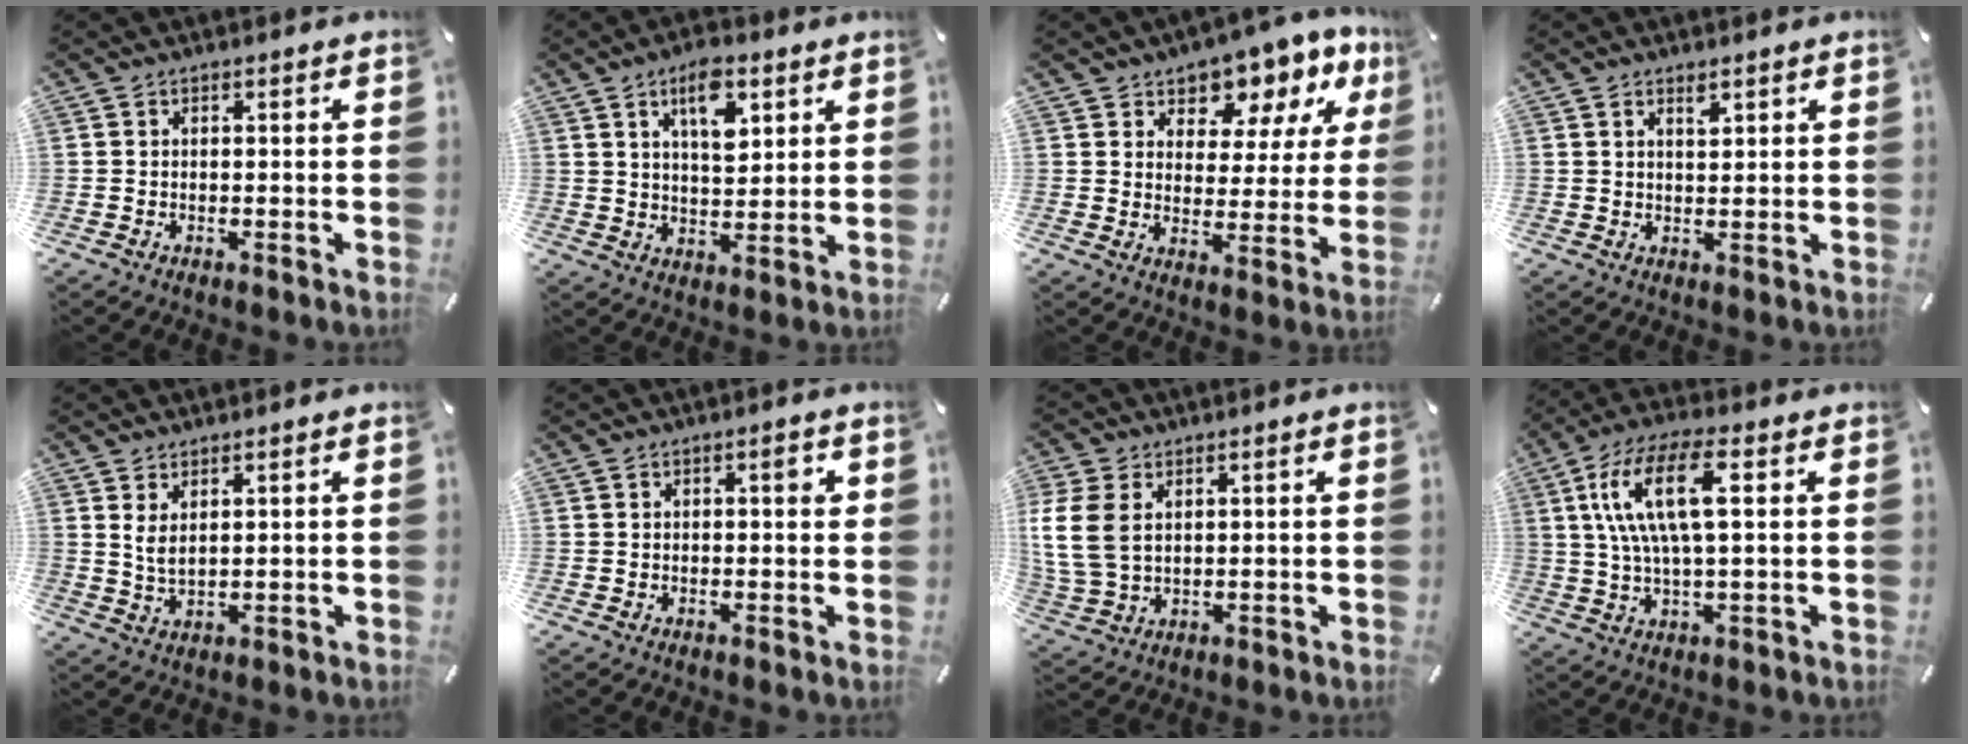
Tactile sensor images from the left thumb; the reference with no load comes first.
{"total": 9.6, "force": [4.9, 4.9, 6.7], "torque": [-0.095, -0.017, 0.079]}
{"total": 8.6, "force": [6.5, 5.3, 1.8], "torque": [-0.030, -0.058, 0.114]}
{"total": 2.2, "force": [1.5, 0.9, 1.3], "torque": [-0.013, -0.007, 0.023]}
{"total": 3.6, "force": [2.2, 1.4, 2.5], "torque": [-0.061, -0.007, 0.037]}
{"total": 2.2, "force": [0.8, 0.9, 1.9], "torque": [-0.029, 0.003, 0.009]}
{"total": 9.9, "force": [2.6, 7.0, 6.6], "torque": [-0.171, 0.000, 0.047]}
{"total": 14.3, "force": [3.4, 4.8, 13.0], "torque": [-0.275, 0.000, 0.053]}